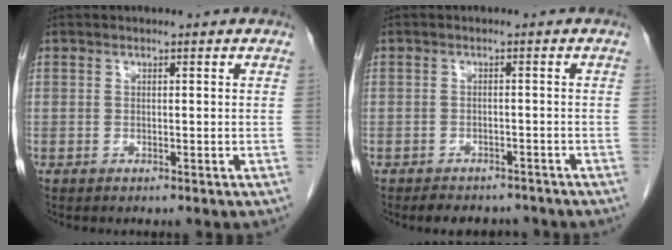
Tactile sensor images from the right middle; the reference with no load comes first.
{"total": 5.9, "force": [-5.2, 2.3, 1.5], "torque": [-0.022, 0.001, -0.064]}